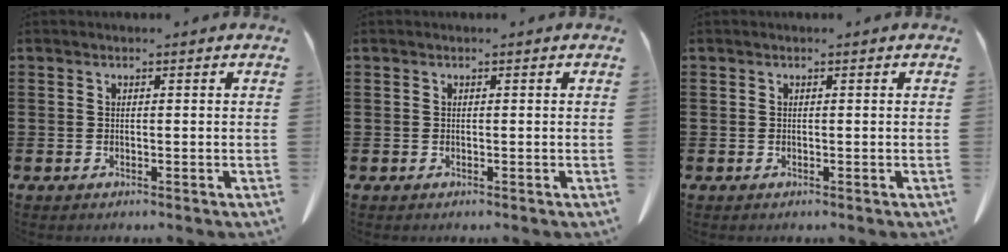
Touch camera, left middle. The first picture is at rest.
{"total": 0.0}
{"total": 0.0}